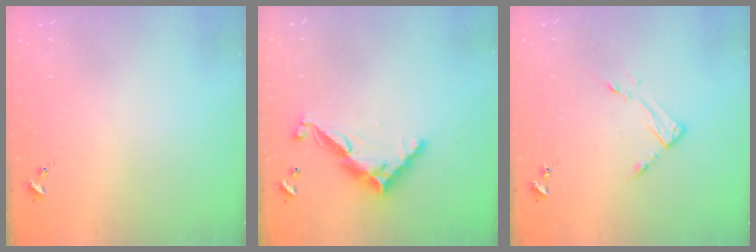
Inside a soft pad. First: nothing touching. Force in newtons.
{"total": 11.3, "press": 11.3, "slide": 0.3}
{"total": 4.2, "press": 4.2, "slide": 0.5}